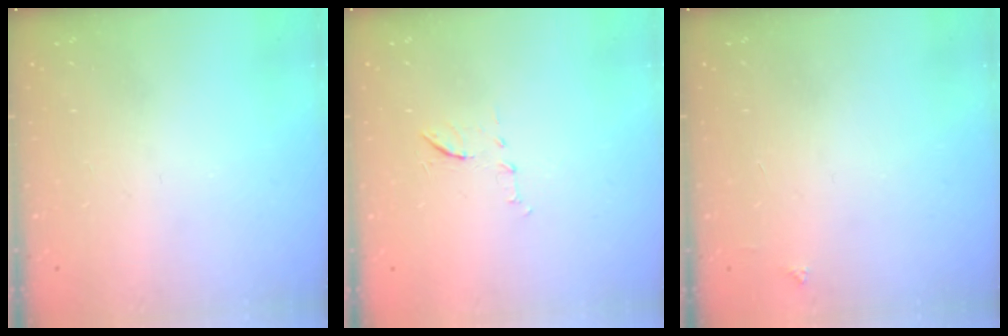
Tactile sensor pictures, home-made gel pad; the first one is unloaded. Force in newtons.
{"total": 6.1, "press": 5.9, "slide": 1.5}
{"total": 2.0, "press": 2.0, "slide": 0.3}